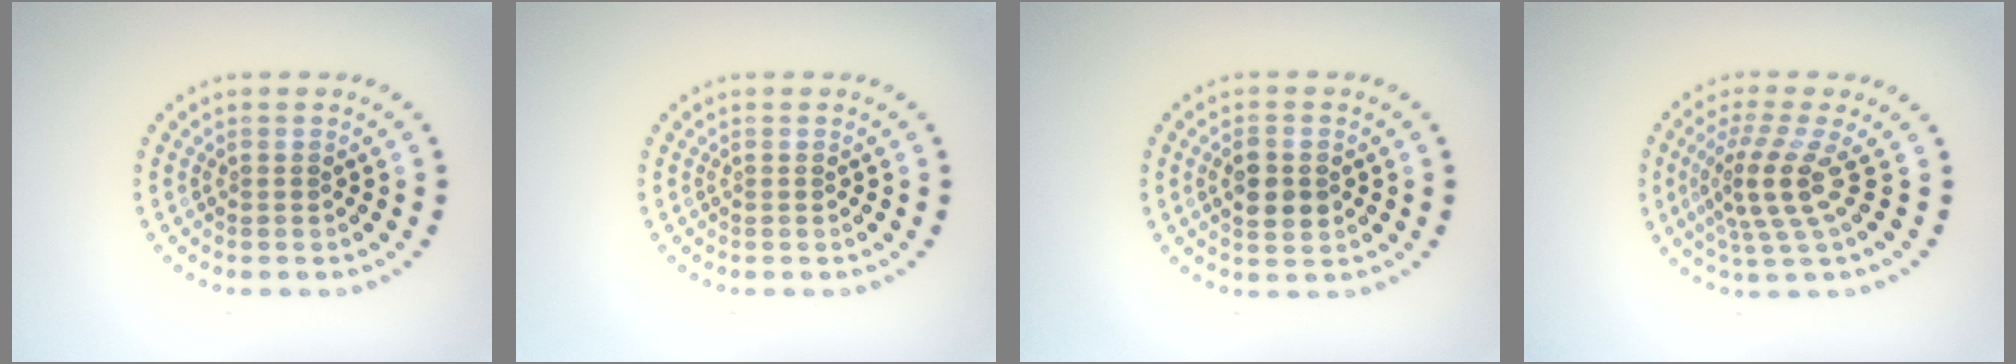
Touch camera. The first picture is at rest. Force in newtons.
{"total": 0.0}
{"total": 3.1, "press": 3.1, "slide": 0.2}
{"total": 4.0, "press": 2.8, "slide": 3.0}